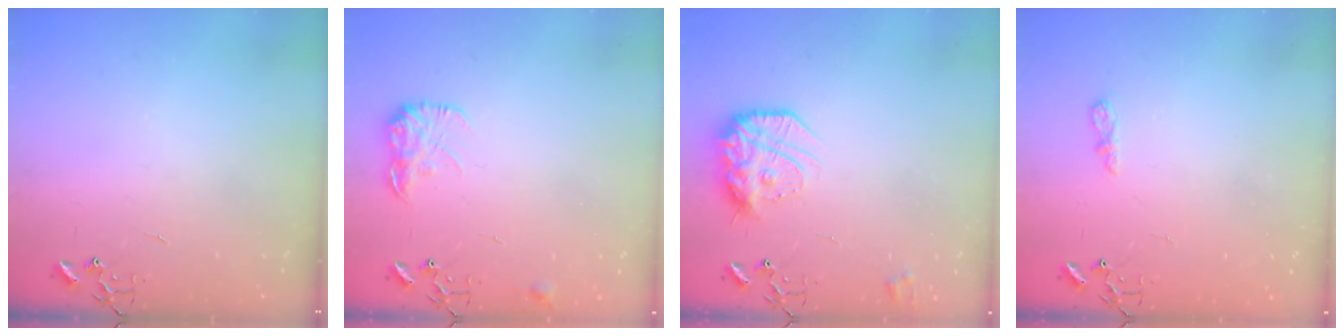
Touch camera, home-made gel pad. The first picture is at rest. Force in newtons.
{"total": 10.7, "press": 10.7, "slide": 0.3}
{"total": 17.3, "press": 17.2, "slide": 1.4}
{"total": 6.2, "press": 6.1, "slide": 0.7}